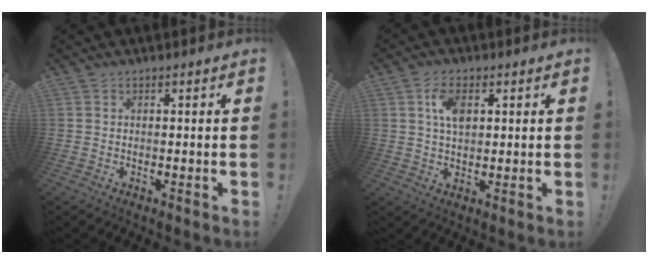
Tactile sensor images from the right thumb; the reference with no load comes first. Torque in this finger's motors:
{"motor_torque": [-0.32, 0.37, 0.78, -0.08, 0.03]}